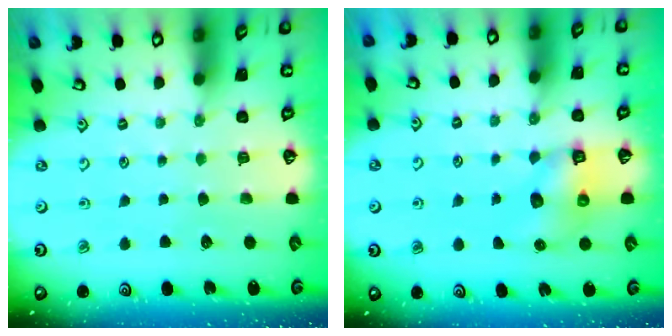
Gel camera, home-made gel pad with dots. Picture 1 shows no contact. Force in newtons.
{"total": 6.7, "press": 6.6, "slide": 1.0}